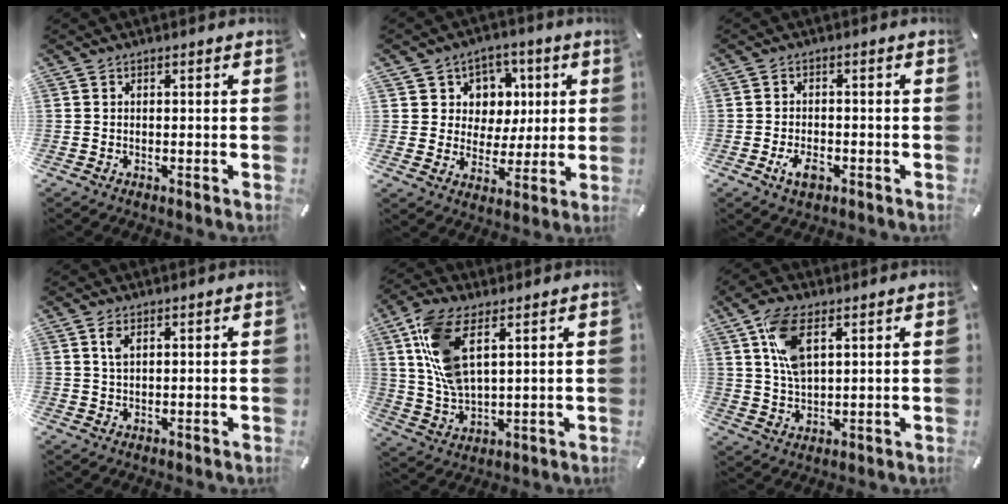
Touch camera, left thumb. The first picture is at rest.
{"total": 9.0, "force": [1.7, 8.8, 0.8], "torque": [-0.003, -0.016, 0.034]}
{"total": 4.4, "force": [-2.1, 2.4, 3.0], "torque": [-0.067, 0.004, -0.040]}
{"total": 2.4, "force": [1.1, 1.0, 1.8], "torque": [-0.041, 0.003, 0.019]}
{"total": 11.8, "force": [5.1, 5.6, 9.1], "torque": [-0.209, -0.010, 0.093]}
{"total": 10.1, "force": [4.1, 5.1, 7.7], "torque": [-0.174, 0.000, 0.075]}